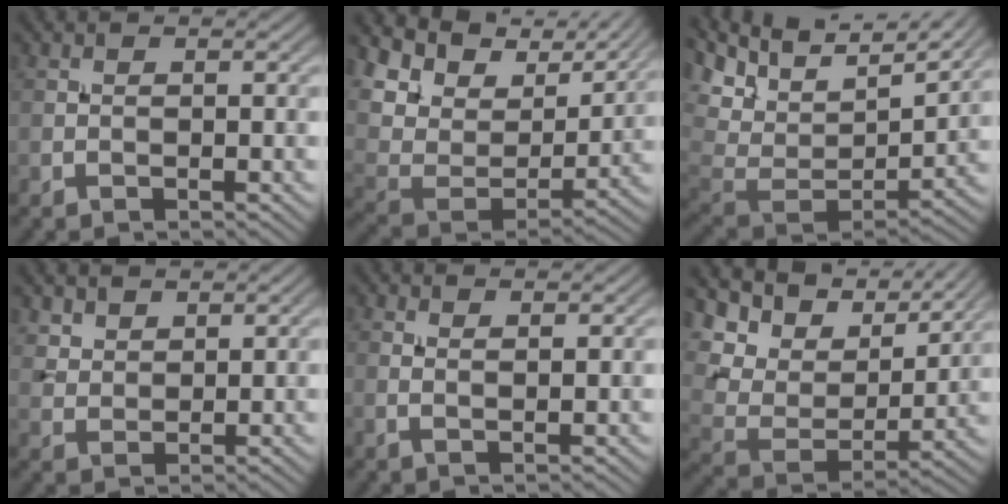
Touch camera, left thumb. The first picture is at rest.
{"total": 14.3, "force": [9.6, 7.3, 7.6], "torque": [-0.212, 0.019, 0.164]}
{"total": 12.6, "force": [5.4, 6.9, 9.1], "torque": [-0.221, 0.006, 0.101]}
{"total": 3.2, "force": [2.4, 1.8, 1.1], "torque": [-0.031, -0.005, 0.060]}
{"total": 1.3, "force": [0.8, 0.3, 1.0], "torque": [-0.022, 0.000, 0.015]}
{"total": 13.9, "force": [9.4, 6.9, 7.6], "torque": [-0.209, 0.016, 0.153]}